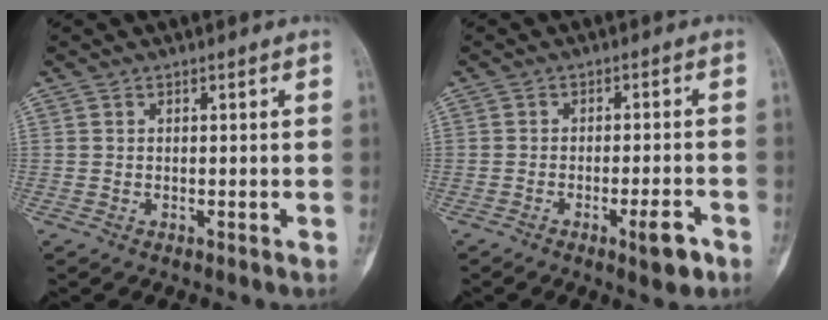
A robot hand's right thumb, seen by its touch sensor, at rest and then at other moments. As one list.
[{"total": 7.7, "force": [-3.7, 2.0, 6.4], "torque": [-0.080, 0.012, -0.049]}]